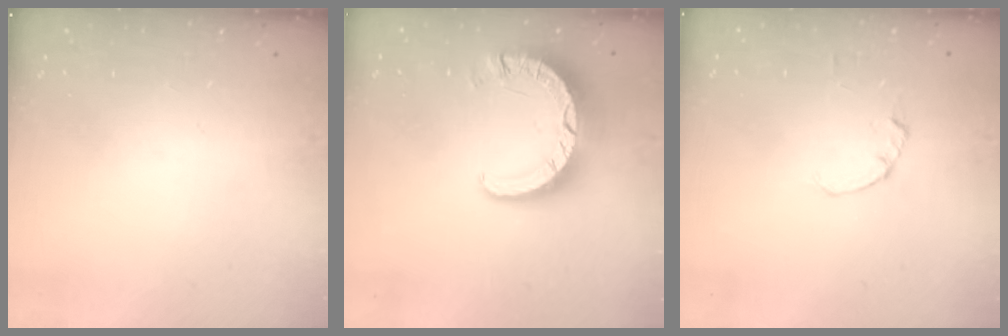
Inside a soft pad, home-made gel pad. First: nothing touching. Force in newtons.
{"total": 9.9, "press": 9.8, "slide": 1.0}
{"total": 0.0}